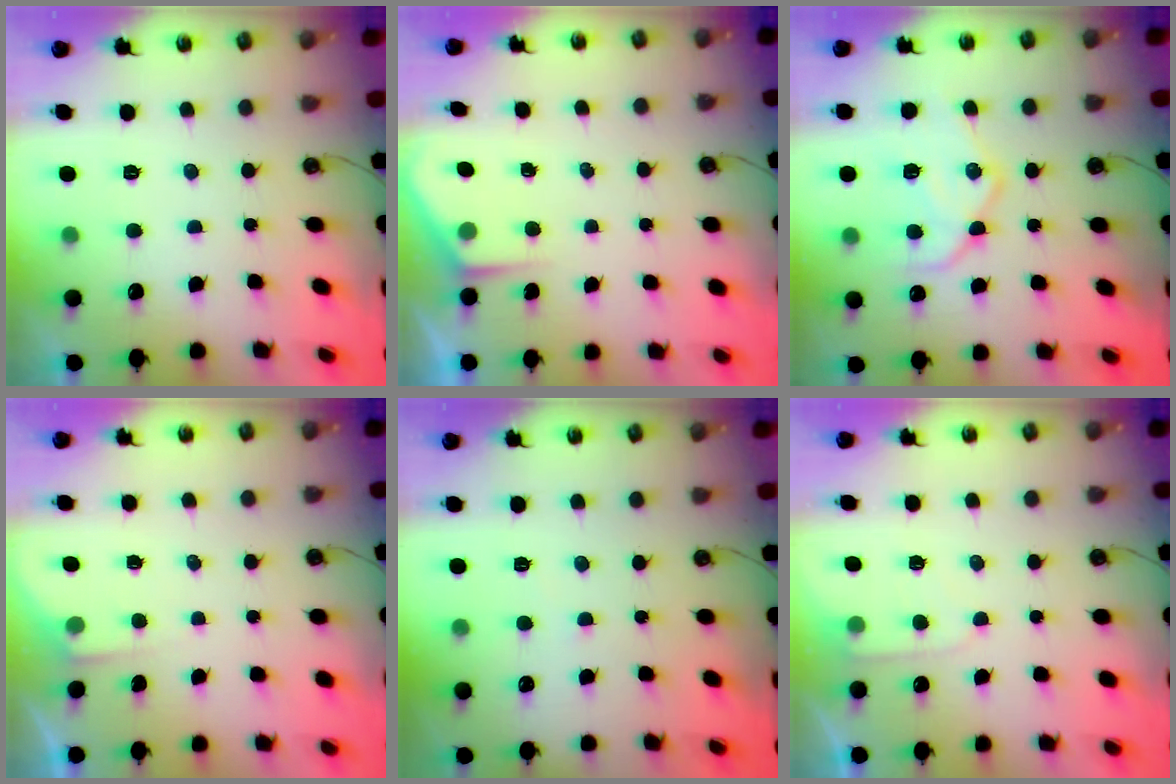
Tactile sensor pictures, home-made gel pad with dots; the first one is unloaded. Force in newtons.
{"total": 2.1, "press": 2.1, "slide": 0.2}
{"total": 16.7, "press": 16.6, "slide": 1.4}
{"total": 3.0, "press": 2.9, "slide": 0.5}
{"total": 4.6, "press": 4.5, "slide": 0.5}
{"total": 5.1, "press": 5.1, "slide": 0.6}